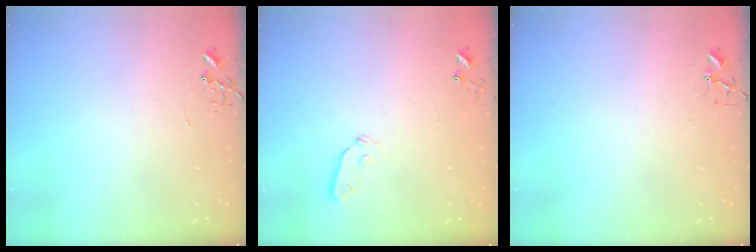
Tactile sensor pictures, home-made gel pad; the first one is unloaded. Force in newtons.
{"total": 3.8, "press": 3.8, "slide": 0.5}
{"total": 3.9, "press": 3.8, "slide": 0.6}